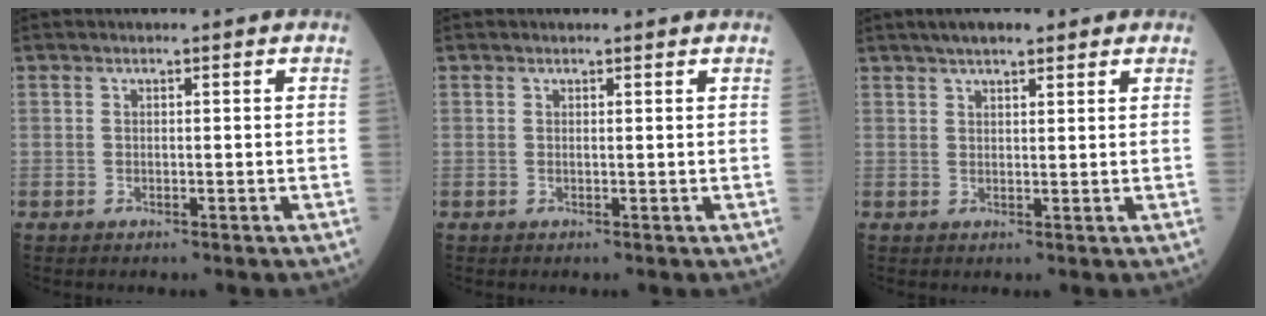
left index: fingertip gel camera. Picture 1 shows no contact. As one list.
[{"total": 0.9, "force": [0.9, 0.1, 0.2], "torque": [-0.013, 0.002, 0.009]}, {"total": 6.7, "force": [5.1, 1.8, 3.9], "torque": [-0.054, 0.034, 0.083]}]